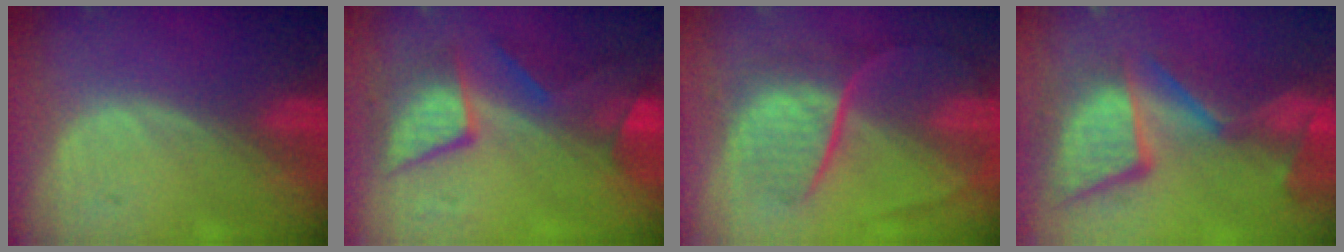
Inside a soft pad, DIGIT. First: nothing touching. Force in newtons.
{"total": 7.8, "press": 7.8, "slide": 0.4}
{"total": 8.9, "press": 7.5, "slide": 4.7}
{"total": 13.5, "press": 11.0, "slide": 7.8}